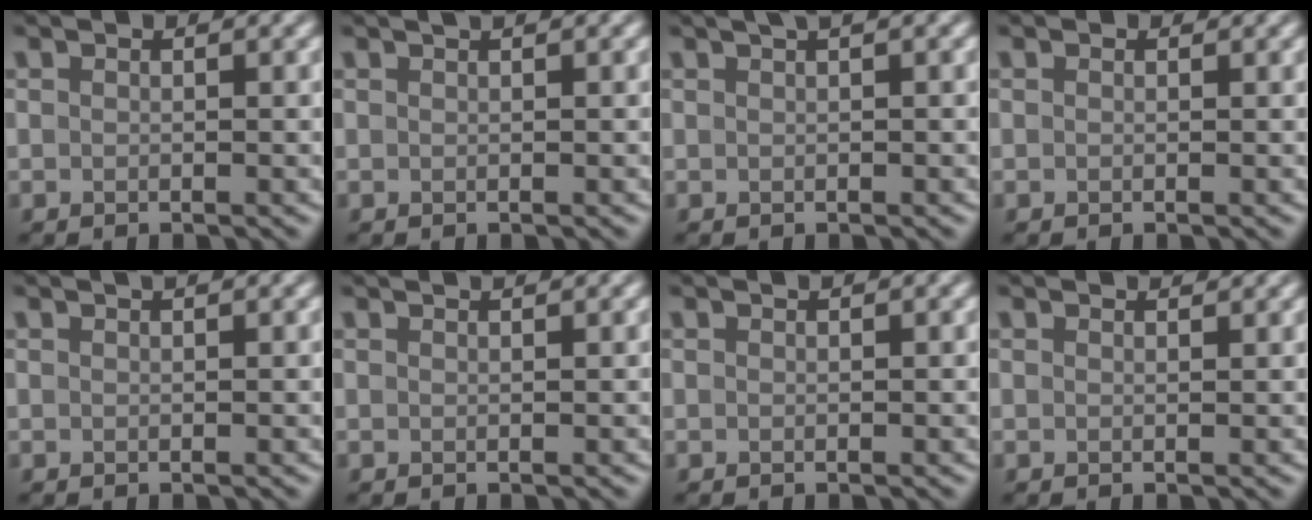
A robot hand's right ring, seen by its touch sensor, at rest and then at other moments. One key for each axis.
{"total": 0.9, "fx": 0.6, "fy": 0.2, "fz": 0.6, "tx": -0.005, "ty": 0.002, "tz": 0.006}
{"total": 2.1, "fx": 1.3, "fy": 0.7, "fz": 1.6, "tx": -0.018, "ty": 0.003, "tz": 0.013}
{"total": 0.0}
{"total": 0.8, "fx": 0.6, "fy": 0.2, "fz": 0.5, "tx": -0.001, "ty": 0.001, "tz": 0.005}
{"total": 1.3, "fx": 1.1, "fy": 0.4, "fz": 0.7, "tx": -0.002, "ty": 0.000, "tz": 0.001}
{"total": 0.0}
{"total": 1.0, "fx": 1.0, "fy": 0.1, "fz": 0.1, "tx": -0.006, "ty": -0.004, "tz": 0.013}